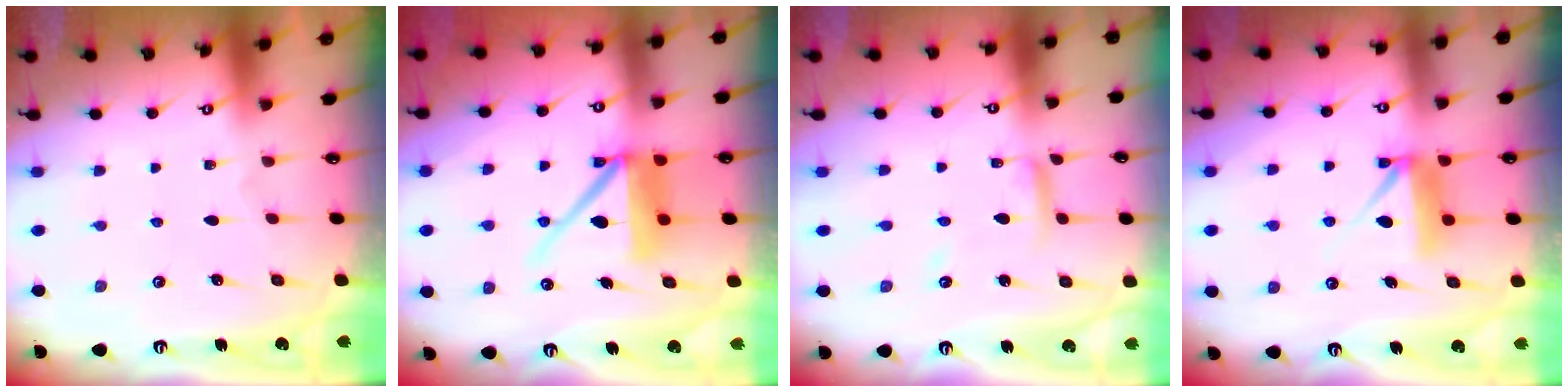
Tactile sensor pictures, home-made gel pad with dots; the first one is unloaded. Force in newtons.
{"total": 11.1, "press": 11.0, "slide": 1.6}
{"total": 6.6, "press": 6.6, "slide": 0.5}
{"total": 8.3, "press": 8.3, "slide": 0.5}